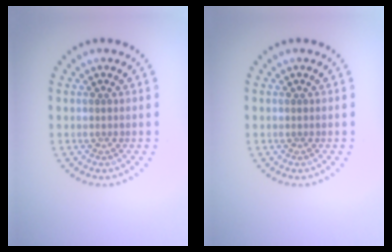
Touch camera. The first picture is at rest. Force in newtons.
{"total": 0.0}